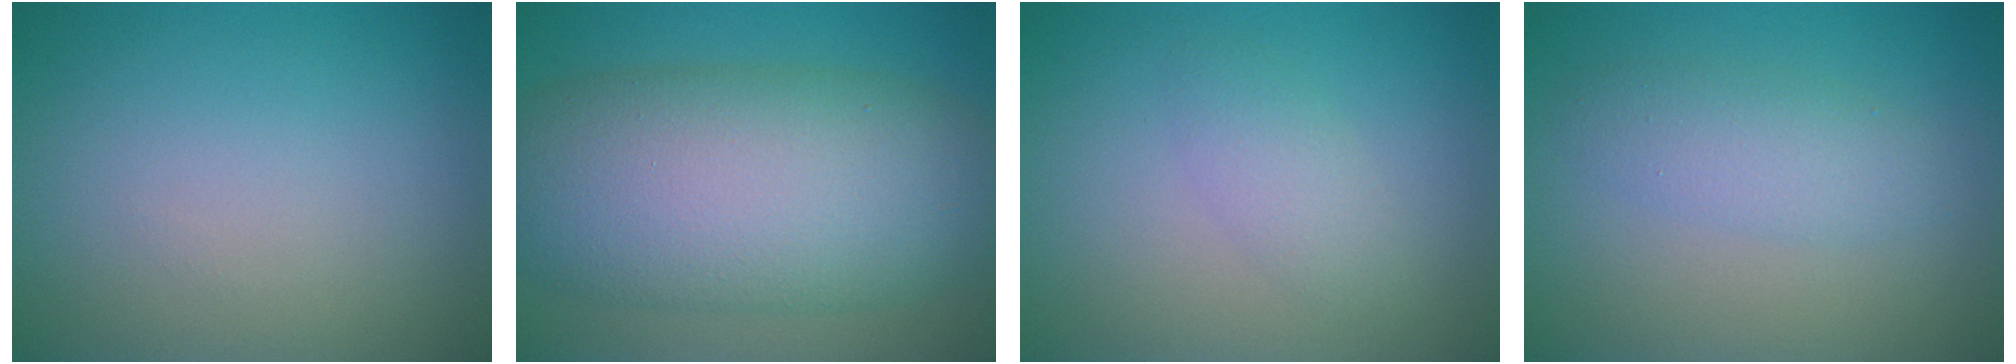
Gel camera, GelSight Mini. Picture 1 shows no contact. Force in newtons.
{"total": 13.1, "press": 13.1, "slide": 0.5}
{"total": 1.8, "press": 1.8, "slide": 0.0}
{"total": 2.8, "press": 2.8, "slide": 0.1}